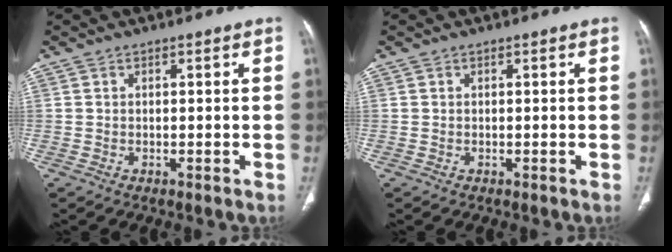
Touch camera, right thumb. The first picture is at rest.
{"total": 0.0}